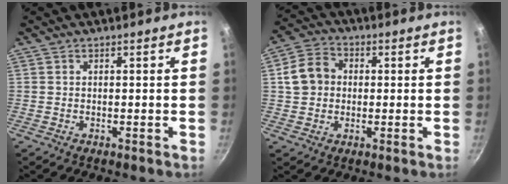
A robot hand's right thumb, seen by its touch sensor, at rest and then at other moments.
{"total": 8.0, "force": [0.7, 6.7, 4.3], "torque": [-0.055, 0.016, 0.000]}